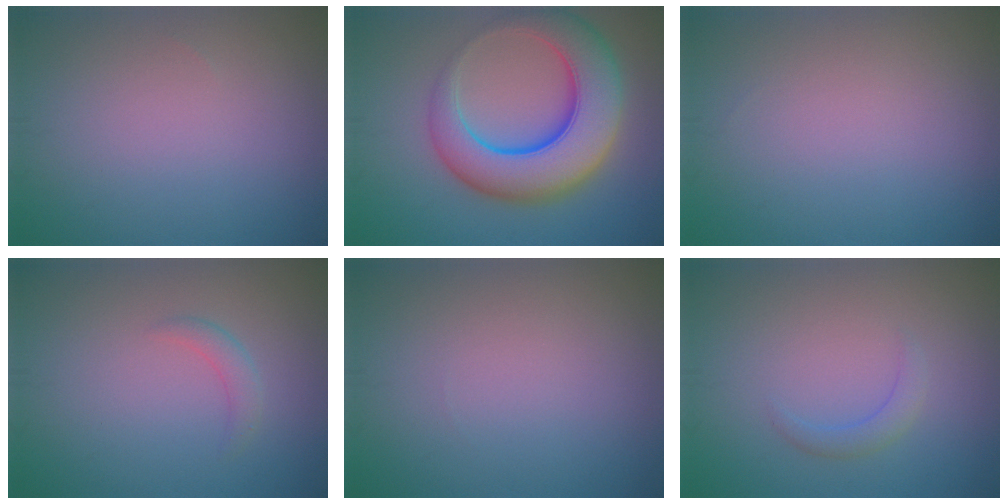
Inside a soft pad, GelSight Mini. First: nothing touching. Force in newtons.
{"total": 10.1, "press": 10.1, "slide": 0.5}
{"total": 0.0}
{"total": 1.4, "press": 1.4, "slide": 0.0}
{"total": 0.0}
{"total": 1.4, "press": 1.4, "slide": 0.0}